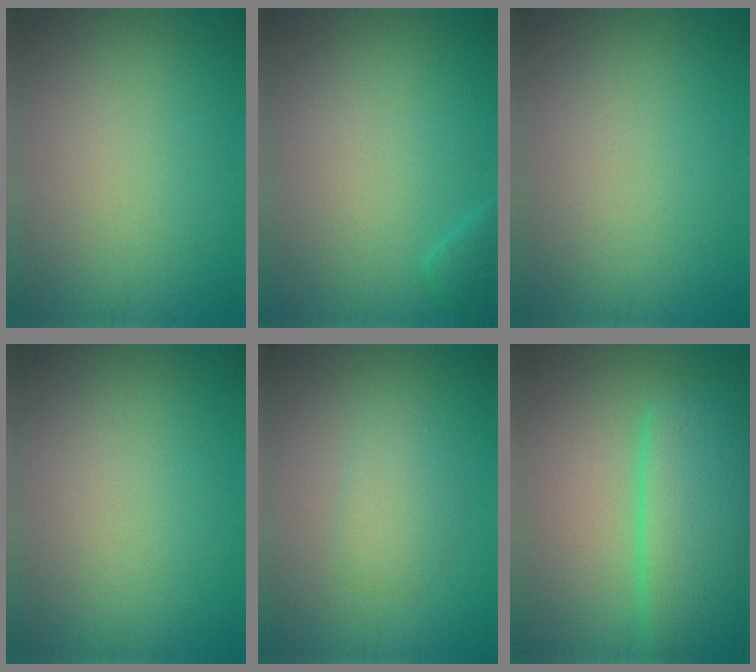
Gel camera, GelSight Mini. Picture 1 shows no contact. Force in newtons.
{"total": 1.3, "press": 1.3, "slide": 0.1}
{"total": 0.0}
{"total": 0.0}
{"total": 1.9, "press": 1.9, "slide": 0.1}
{"total": 7.9, "press": 7.8, "slide": 0.5}